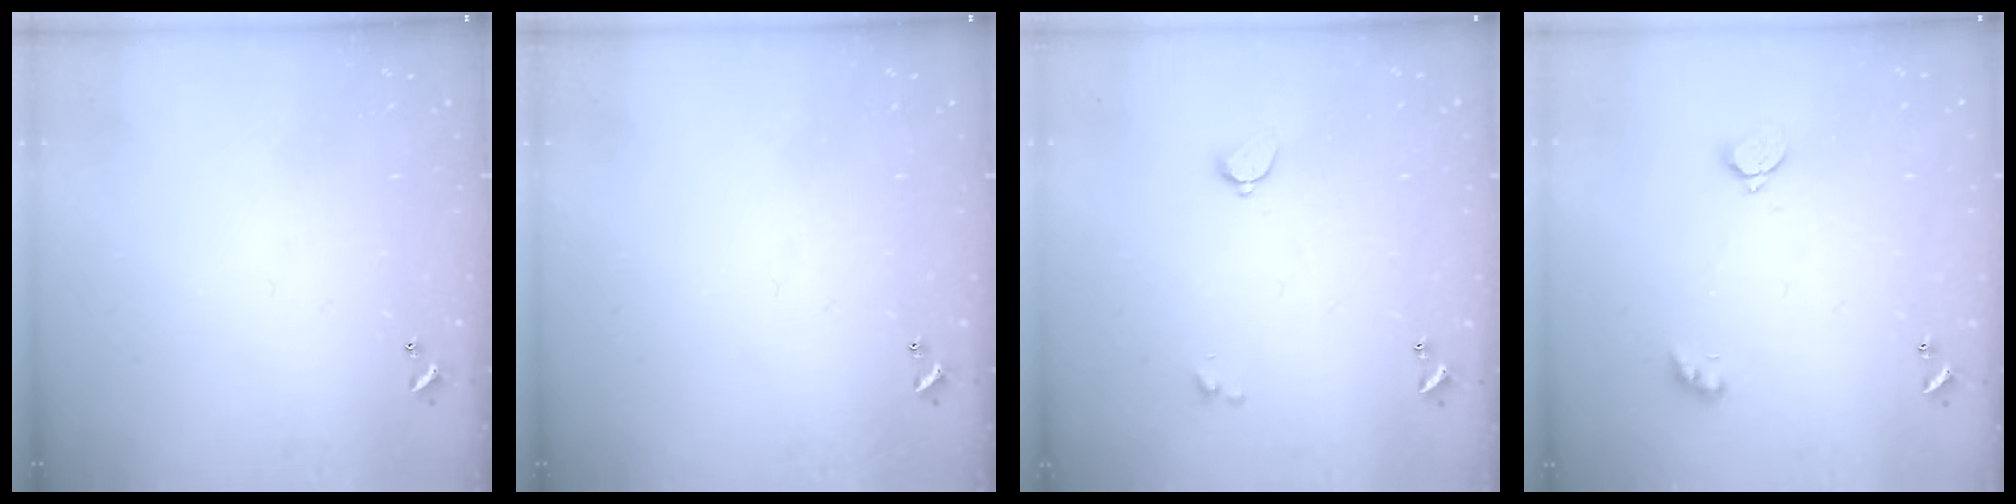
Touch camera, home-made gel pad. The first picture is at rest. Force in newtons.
{"total": 0.0}
{"total": 1.7, "press": 1.6, "slide": 0.5}
{"total": 2.4, "press": 2.3, "slide": 0.8}